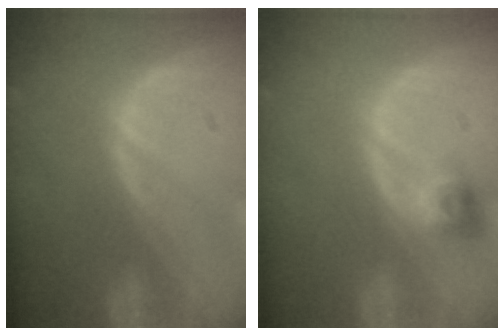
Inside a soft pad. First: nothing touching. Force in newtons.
{"total": 3.0, "press": 2.7, "slide": 1.3}